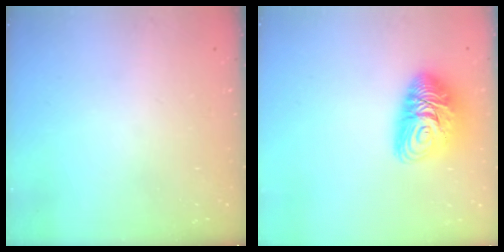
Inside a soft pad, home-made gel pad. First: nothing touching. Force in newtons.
{"total": 11.7, "press": 11.7, "slide": 1.0}